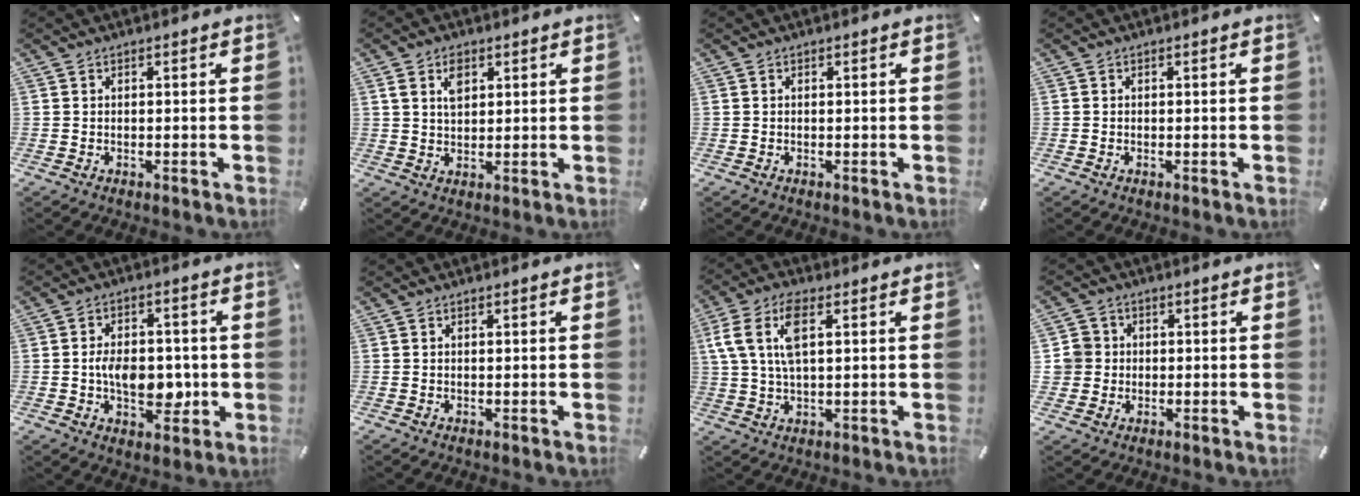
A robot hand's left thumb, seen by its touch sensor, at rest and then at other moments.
{"total": 5.1, "force": [2.3, 3.3, 3.0], "torque": [-0.053, 0.002, 0.038]}
{"total": 0.0}
{"total": 0.0}
{"total": 9.8, "force": [-1.3, 6.5, 7.2], "torque": [-0.097, 0.005, -0.021]}
{"total": 0.0}
{"total": 10.3, "force": [3.1, 5.0, 8.5], "torque": [-0.195, 0.005, 0.052]}
{"total": 5.3, "force": [0.3, 5.2, 0.7], "torque": [-0.029, 0.015, 0.008]}